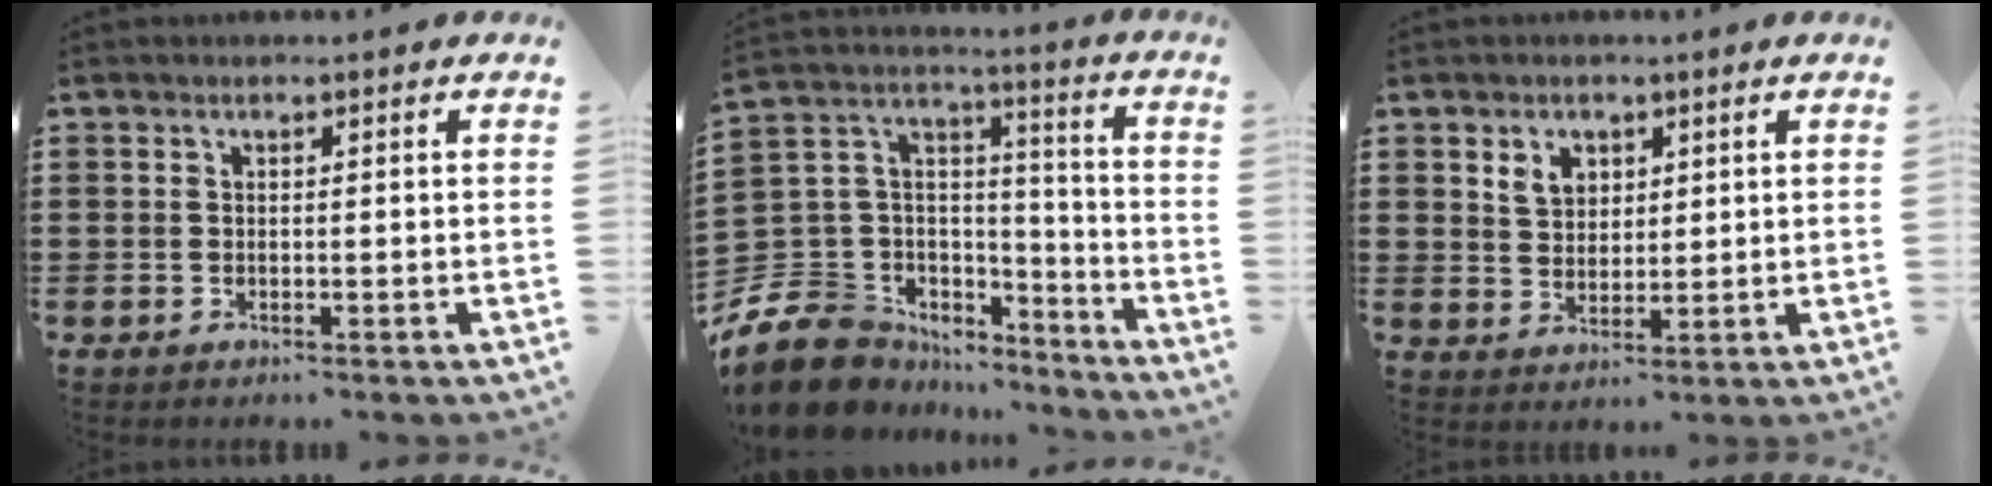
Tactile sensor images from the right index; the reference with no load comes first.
{"total": 10.4, "force": [-6.9, 7.4, 2.5], "torque": [-0.101, 0.003, -0.133]}
{"total": 3.9, "force": [2.0, 3.0, 1.5], "torque": [-0.041, 0.012, 0.036]}